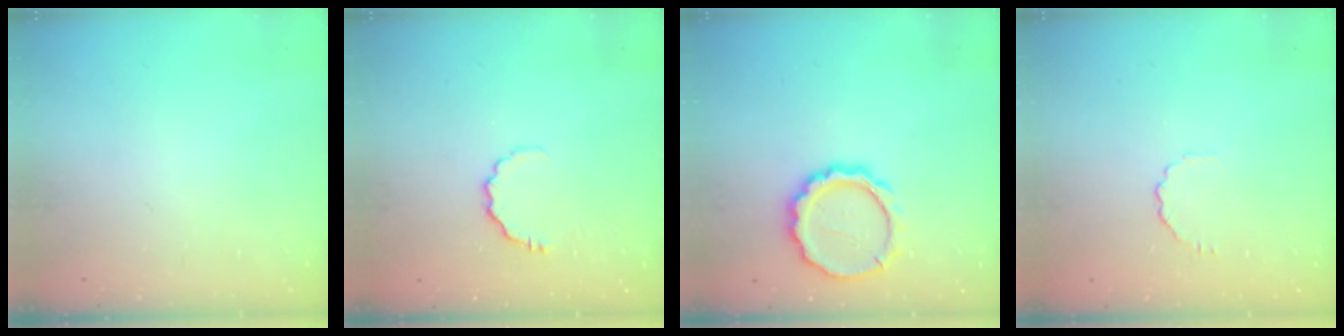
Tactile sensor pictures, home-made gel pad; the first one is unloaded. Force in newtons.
{"total": 5.5, "press": 5.3, "slide": 1.5}
{"total": 12.2, "press": 12.1, "slide": 1.8}
{"total": 3.4, "press": 3.2, "slide": 1.2}